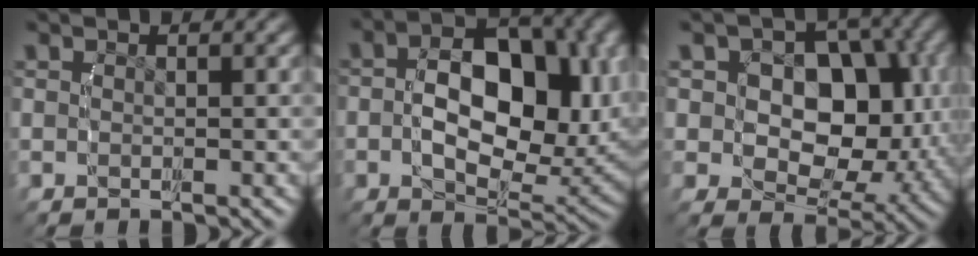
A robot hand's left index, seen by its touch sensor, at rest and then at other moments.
{"total": 9.4, "force": [1.1, 5.3, 7.8], "torque": [-0.106, -0.003, 0.017]}
{"total": 11.2, "force": [0.9, 9.3, 6.2], "torque": [-0.097, -0.042, 0.021]}